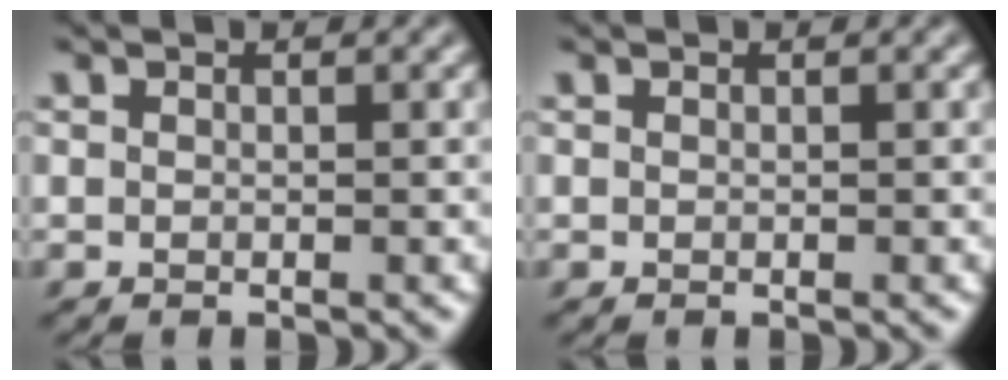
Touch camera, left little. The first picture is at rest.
{"total": 0.0}